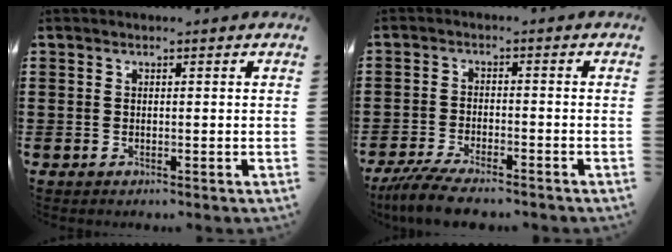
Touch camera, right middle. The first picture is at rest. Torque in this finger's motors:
{"motor_torque": [1.51, -0.39, 0.48, 0.15]}